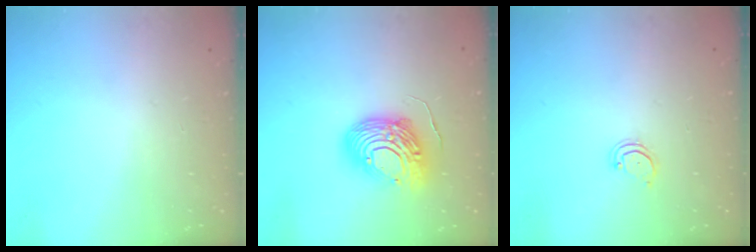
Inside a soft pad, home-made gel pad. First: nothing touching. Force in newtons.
{"total": 14.4, "press": 14.4, "slide": 1.1}
{"total": 2.5, "press": 2.5, "slide": 0.2}